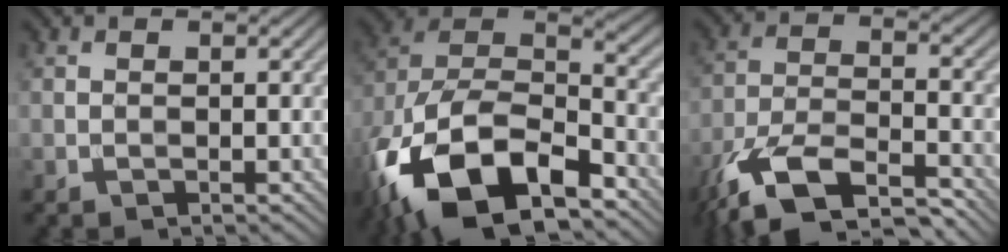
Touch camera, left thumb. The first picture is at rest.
{"total": 19.6, "force": [-11.5, 10.0, 12.4], "torque": [-0.275, -0.033, -0.198]}
{"total": 11.6, "force": [-8.3, 3.8, 7.1], "torque": [-0.147, -0.014, -0.162]}